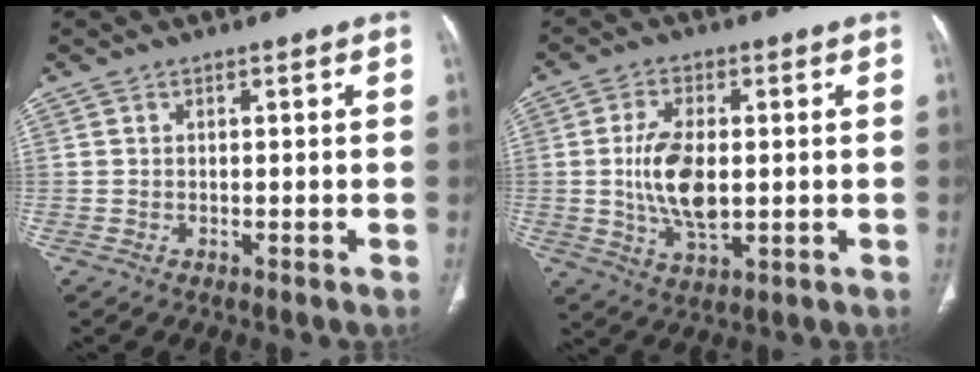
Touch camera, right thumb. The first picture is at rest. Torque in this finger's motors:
{"motor_torque": [1.63, 2.33, 1.10, -0.80, 0.09]}